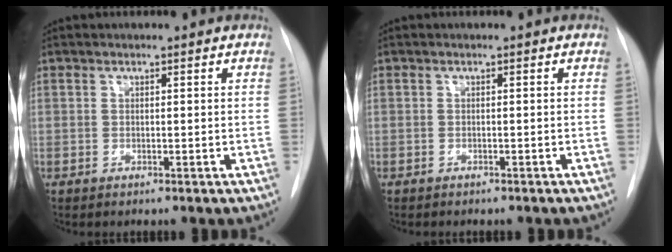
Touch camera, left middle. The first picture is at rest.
{"total": 2.7, "force": [-2.3, 0.8, 1.2], "torque": [-0.024, -0.005, -0.022]}